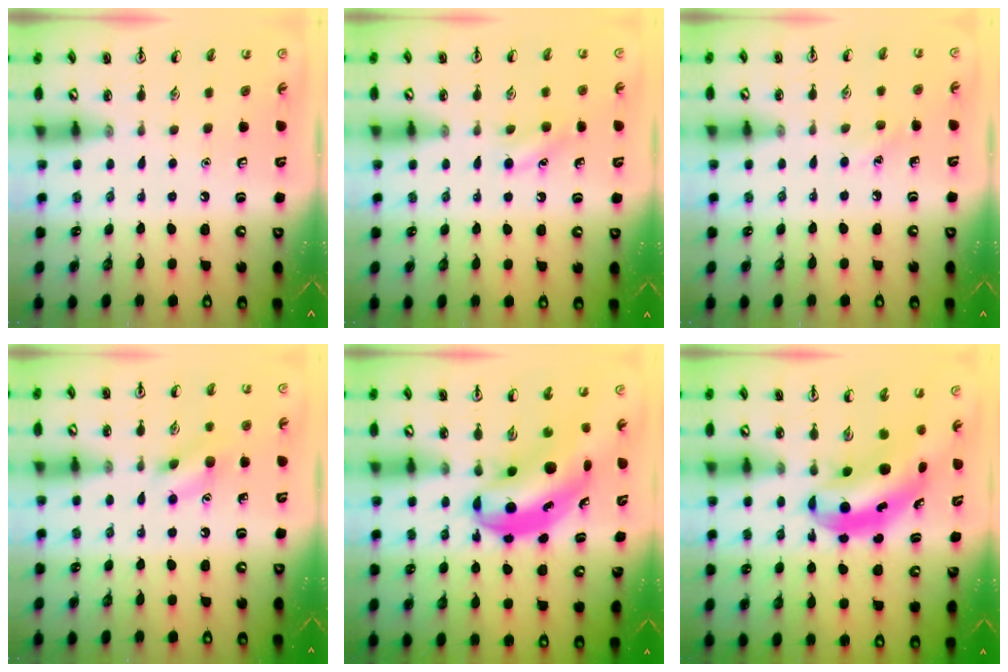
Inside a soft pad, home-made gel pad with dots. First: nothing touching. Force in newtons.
{"total": 6.9, "press": 6.8, "slide": 1.6}
{"total": 5.3, "press": 5.0, "slide": 1.6}
{"total": 9.0, "press": 8.9, "slide": 0.6}
{"total": 7.2, "press": 7.0, "slide": 1.7}
{"total": 5.7, "press": 5.6, "slide": 1.3}